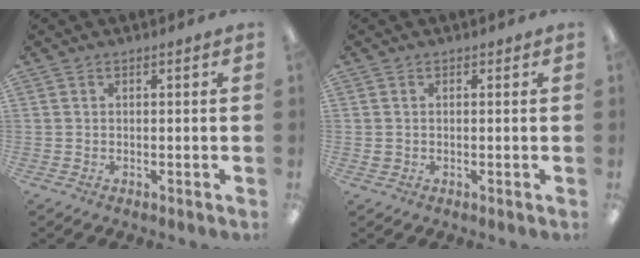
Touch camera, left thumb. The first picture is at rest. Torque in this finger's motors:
{"motor_torque": [-0.35, 0.25, -0.22, 0.10, 0.02]}